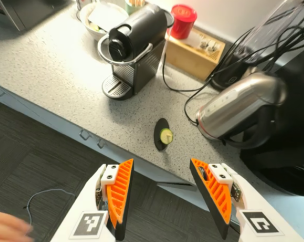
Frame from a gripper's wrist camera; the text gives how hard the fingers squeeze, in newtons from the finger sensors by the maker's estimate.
{"total": 0.0}